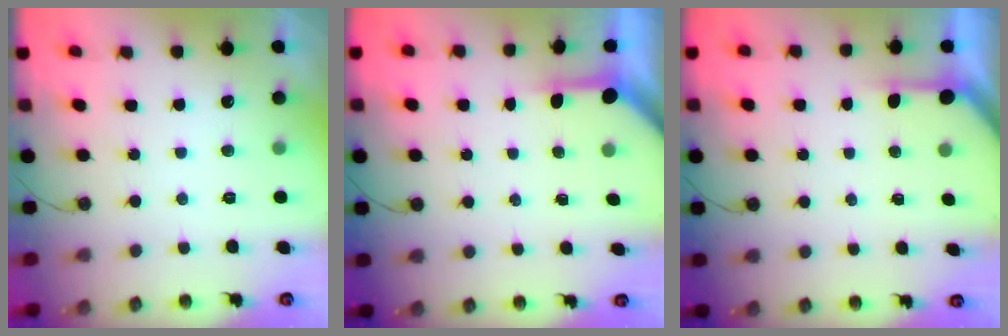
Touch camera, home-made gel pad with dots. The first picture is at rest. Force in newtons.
{"total": 3.5, "press": 3.5, "slide": 0.4}
{"total": 2.1, "press": 2.1, "slide": 0.3}